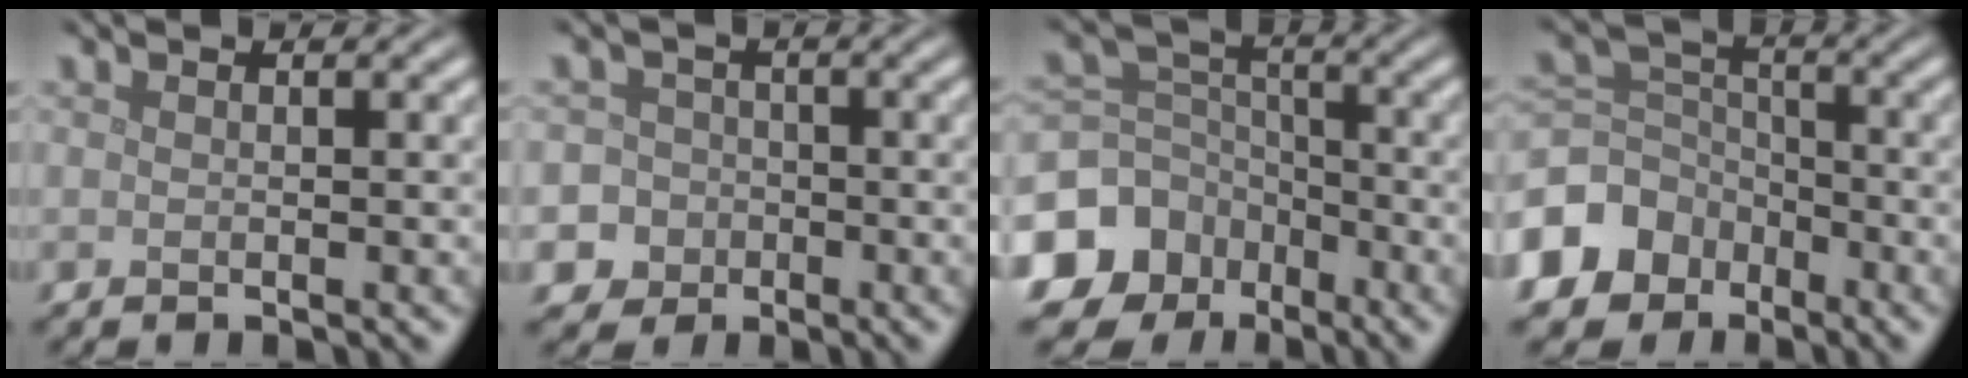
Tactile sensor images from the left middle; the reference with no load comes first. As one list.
[{"total": 6.1, "force": [-2.7, 5.4, 0.7], "torque": [-0.004, -0.002, -0.068]}, {"total": 12.3, "force": [-7.1, 9.7, 2.8], "torque": [-0.082, -0.046, -0.131]}, {"total": 7.6, "force": [-4.6, 5.8, 1.8], "torque": [-0.041, 0.002, -0.102]}]